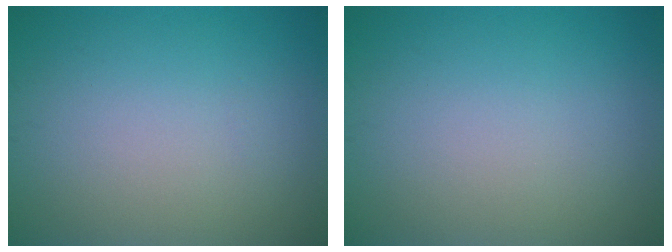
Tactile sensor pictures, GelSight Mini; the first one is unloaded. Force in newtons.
{"total": 0.0}